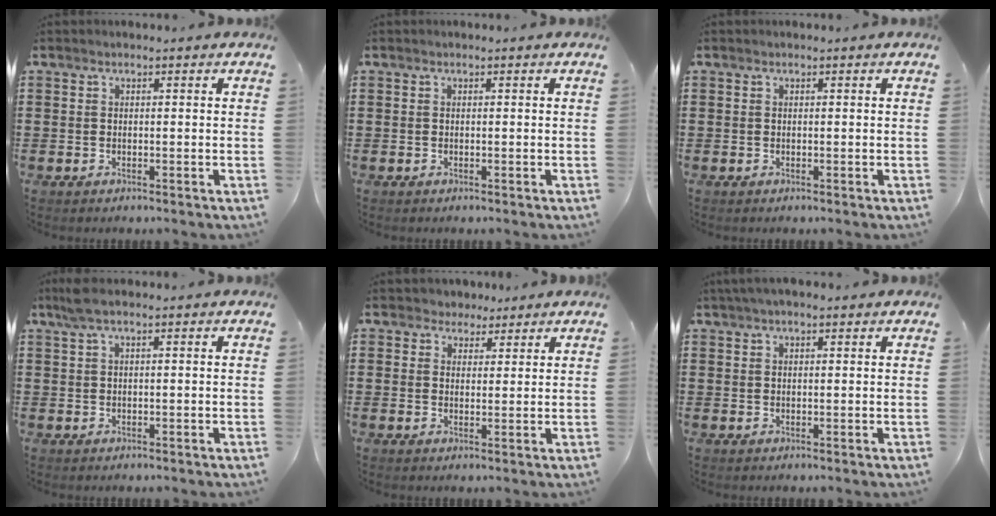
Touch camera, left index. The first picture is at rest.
{"total": 0.0}
{"total": 0.0}
{"total": 1.9, "force": [1.0, 0.2, 1.6], "torque": [-0.033, 0.001, 0.018]}
{"total": 2.6, "force": [1.9, 1.8, 0.0], "torque": [-0.011, 0.011, 0.035]}
{"total": 1.9, "force": [1.3, 0.5, 1.3], "torque": [-0.027, 0.005, 0.024]}